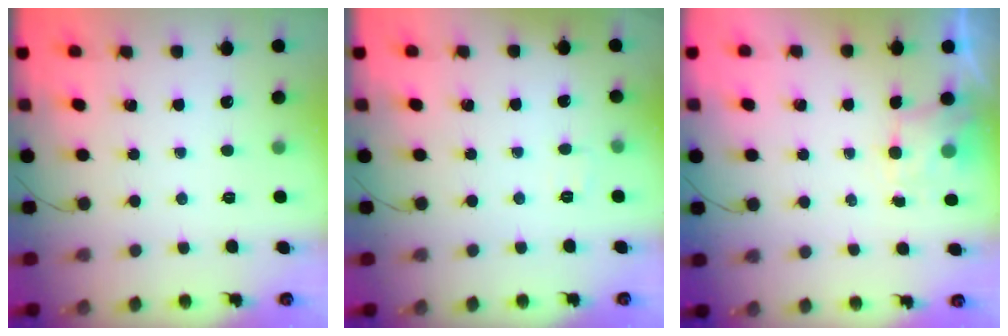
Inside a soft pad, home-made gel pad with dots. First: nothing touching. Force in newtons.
{"total": 2.4, "press": 2.1, "slide": 1.1}
{"total": 2.0, "press": 1.8, "slide": 1.0}